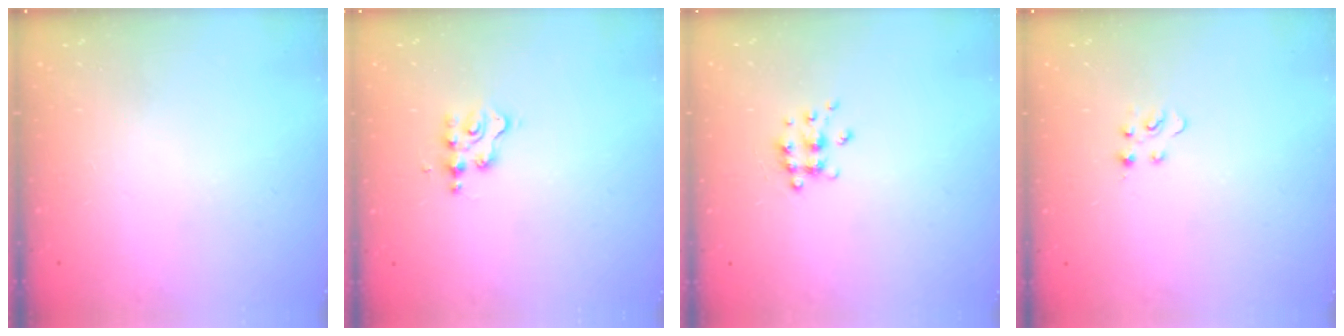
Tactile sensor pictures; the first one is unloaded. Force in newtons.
{"total": 2.8, "press": 2.8, "slide": 0.3}
{"total": 6.5, "press": 6.5, "slide": 0.6}
{"total": 2.9, "press": 2.9, "slide": 0.4}